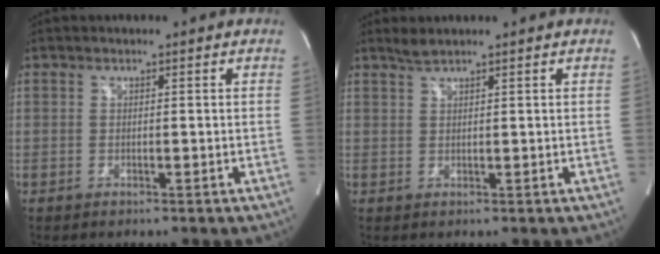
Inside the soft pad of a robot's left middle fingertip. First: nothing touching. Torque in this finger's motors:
{"motor_torque": [0.22, 0.08, -0.06, 0.01]}